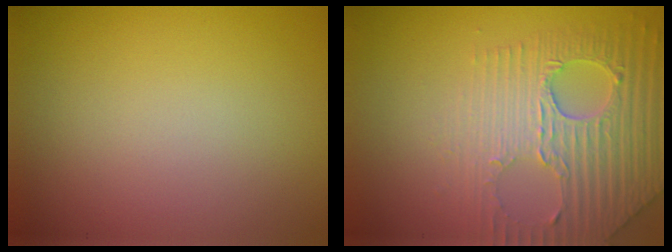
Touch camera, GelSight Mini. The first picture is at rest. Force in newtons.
{"total": 5.0, "press": 4.7, "slide": 1.8}